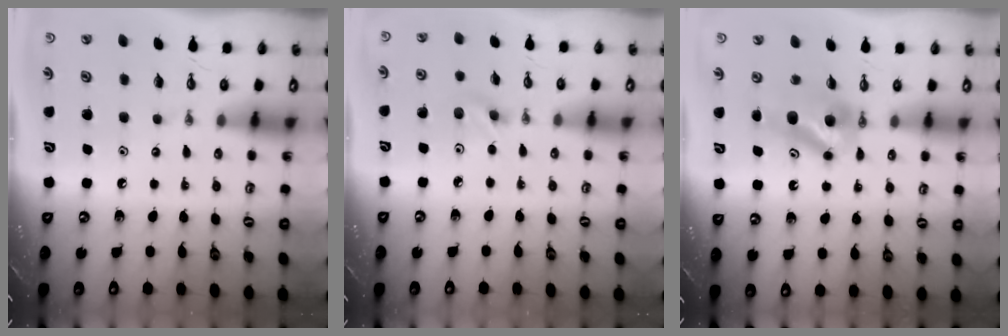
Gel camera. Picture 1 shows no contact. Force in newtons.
{"total": 3.9, "press": 3.7, "slide": 1.3}
{"total": 6.6, "press": 6.5, "slide": 1.2}